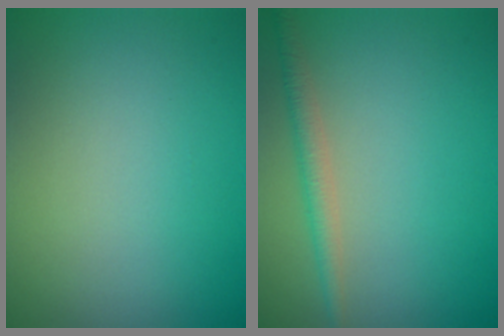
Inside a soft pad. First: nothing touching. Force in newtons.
{"total": 2.1, "press": 2.1, "slide": 0.1}